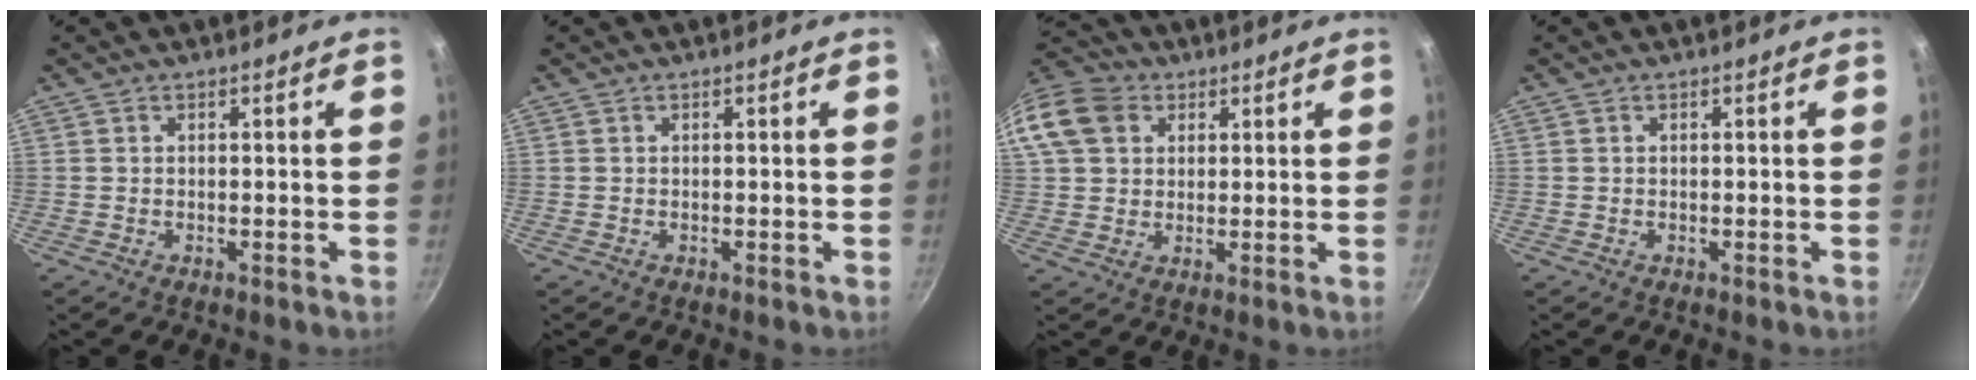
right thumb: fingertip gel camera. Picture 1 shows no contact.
{"total": 0.0}
{"total": 14.6, "force": [4.8, 11.6, 7.4], "torque": [-0.153, 0.025, 0.078]}
{"total": 0.0}